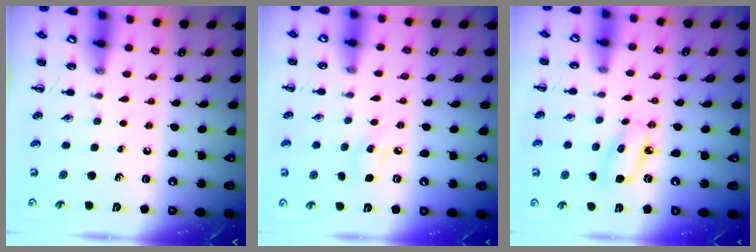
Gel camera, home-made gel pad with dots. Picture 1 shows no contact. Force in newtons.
{"total": 6.3, "press": 6.0, "slide": 2.0}
{"total": 6.0, "press": 5.9, "slide": 1.4}